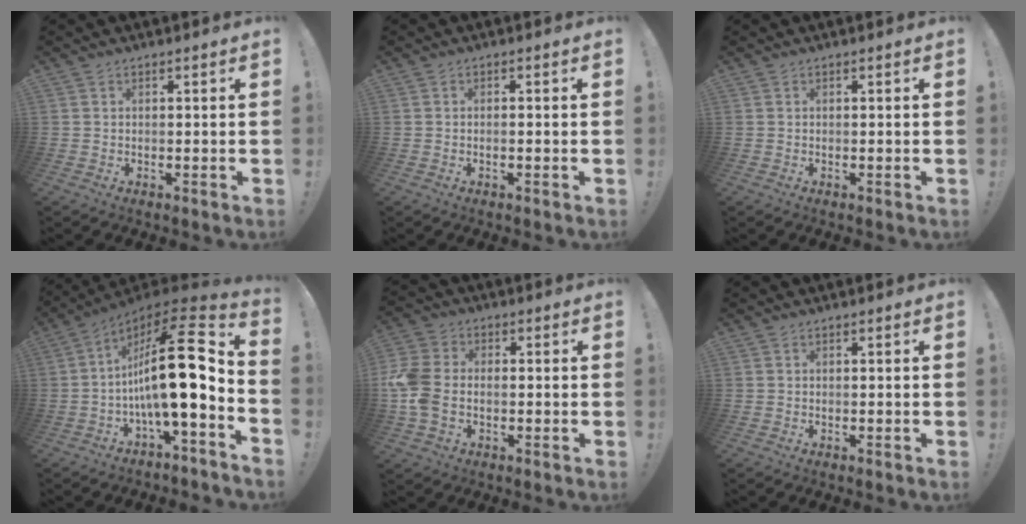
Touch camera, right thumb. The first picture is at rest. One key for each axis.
{"total": 1.0, "fx": -0.6, "fy": 0.0, "fz": 0.8, "tx": -0.014, "ty": 0.001, "tz": -0.011}
{"total": 0.0}
{"total": 21.6, "fx": 0.2, "fy": 5.3, "fz": 20.9, "tx": -0.341, "ty": -0.015, "tz": -0.005}
{"total": 10.9, "fx": -1.5, "fy": 7.9, "fz": 7.4, "tx": -0.164, "ty": 0.004, "tz": -0.028}
{"total": 0.0}